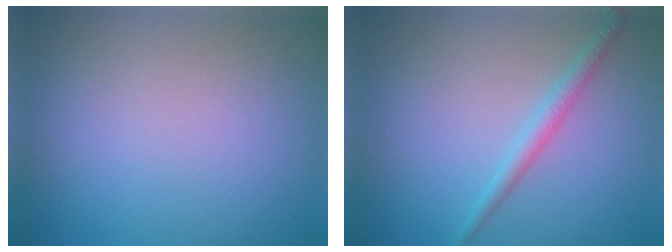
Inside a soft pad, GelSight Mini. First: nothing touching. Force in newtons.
{"total": 1.8, "press": 1.8, "slide": 0.1}